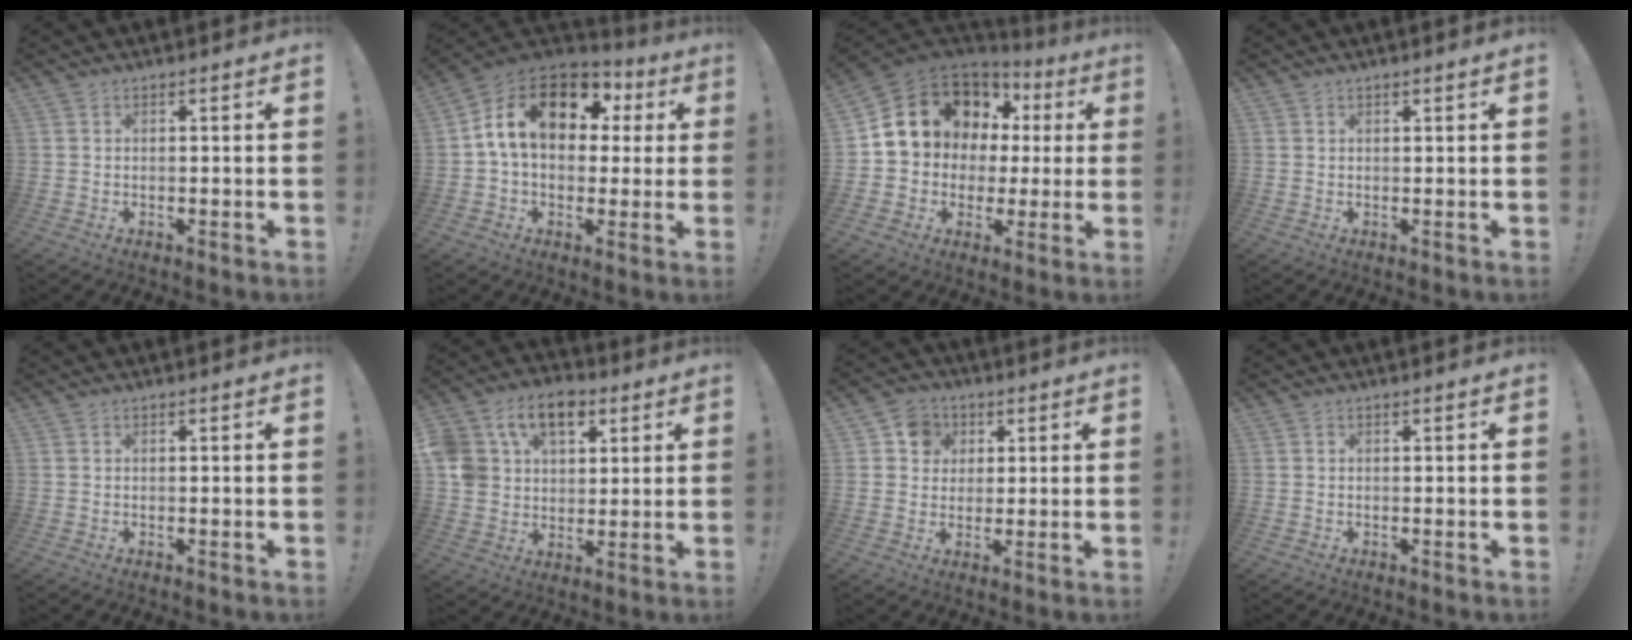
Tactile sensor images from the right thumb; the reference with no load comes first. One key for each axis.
{"total": 18.0, "fx": 5.3, "fy": 11.7, "fz": 12.5, "tx": -0.213, "ty": -0.001, "tz": 0.095}
{"total": 13.6, "fx": 5.4, "fy": 11.2, "fz": 5.6, "tx": -0.090, "ty": -0.032, "tz": 0.126}
{"total": 0.6, "fx": 0.6, "fy": 0.1, "fz": 0.3, "tx": -0.002, "ty": -0.002, "tz": 0.010}
{"total": 0.0}
{"total": 15.7, "fx": 7.1, "fy": 11.2, "fz": 8.5, "tx": -0.145, "ty": -0.021, "tz": 0.136}
{"total": 7.6, "fx": 2.0, "fy": 7.0, "fz": 2.2, "tx": -0.028, "ty": -0.003, "tz": 0.039}
{"total": 0.0}